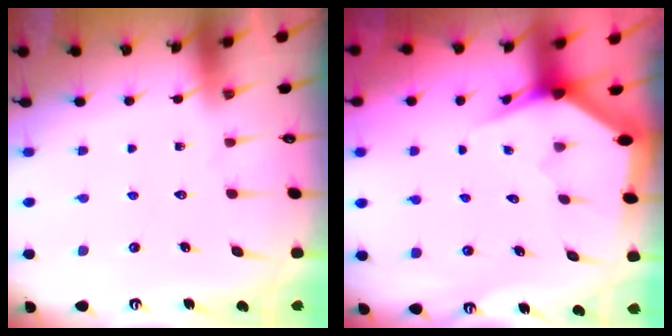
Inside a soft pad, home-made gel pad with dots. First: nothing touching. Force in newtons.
{"total": 4.1, "press": 4.1, "slide": 0.3}